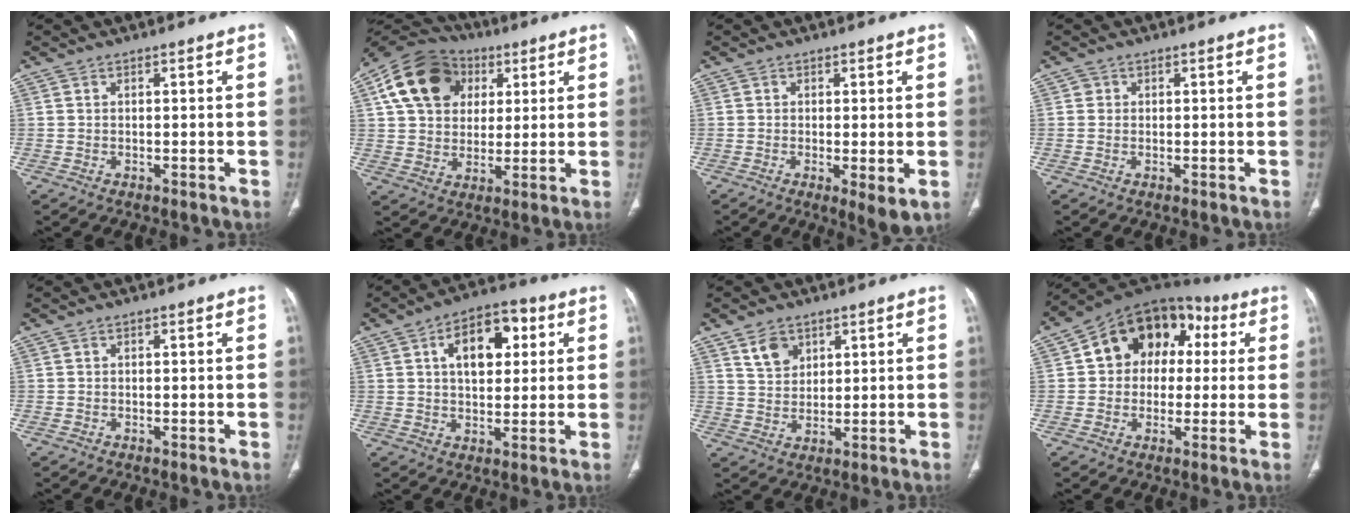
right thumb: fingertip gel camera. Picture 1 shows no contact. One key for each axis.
{"total": 16.5, "fx": 5.5, "fy": 12.6, "fz": 9.2, "tx": -0.151, "ty": 0.009, "tz": 0.091}
{"total": 4.6, "fx": -1.0, "fy": 1.2, "fz": 4.3, "tx": -0.073, "ty": -0.018, "tz": -0.015}
{"total": 1.0, "fx": 0.2, "fy": 0.9, "fz": 0.1, "tx": 0.006, "ty": 0.003, "tz": 0.002}
{"total": 0.0}
{"total": 12.1, "fx": 3.6, "fy": 7.1, "fz": 9.1, "tx": -0.108, "ty": 0.009, "tz": 0.051}
{"total": 5.3, "fx": 3.2, "fy": 3.6, "fz": 2.2, "tx": -0.024, "ty": -0.021, "tz": 0.067}
{"total": 15.7, "fx": 3.0, "fy": 12.0, "fz": 9.8, "tx": -0.097, "ty": 0.038, "tz": 0.038}